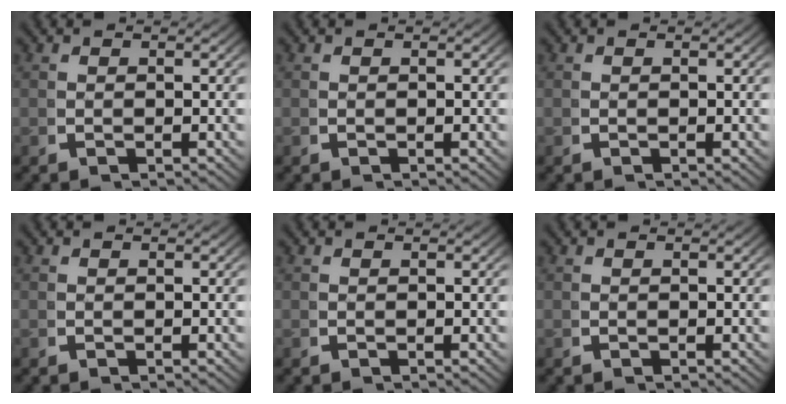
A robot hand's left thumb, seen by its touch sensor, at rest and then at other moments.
{"total": 0.0}
{"total": 0.0}
{"total": 0.0}
{"total": 0.0}
{"total": 0.0}